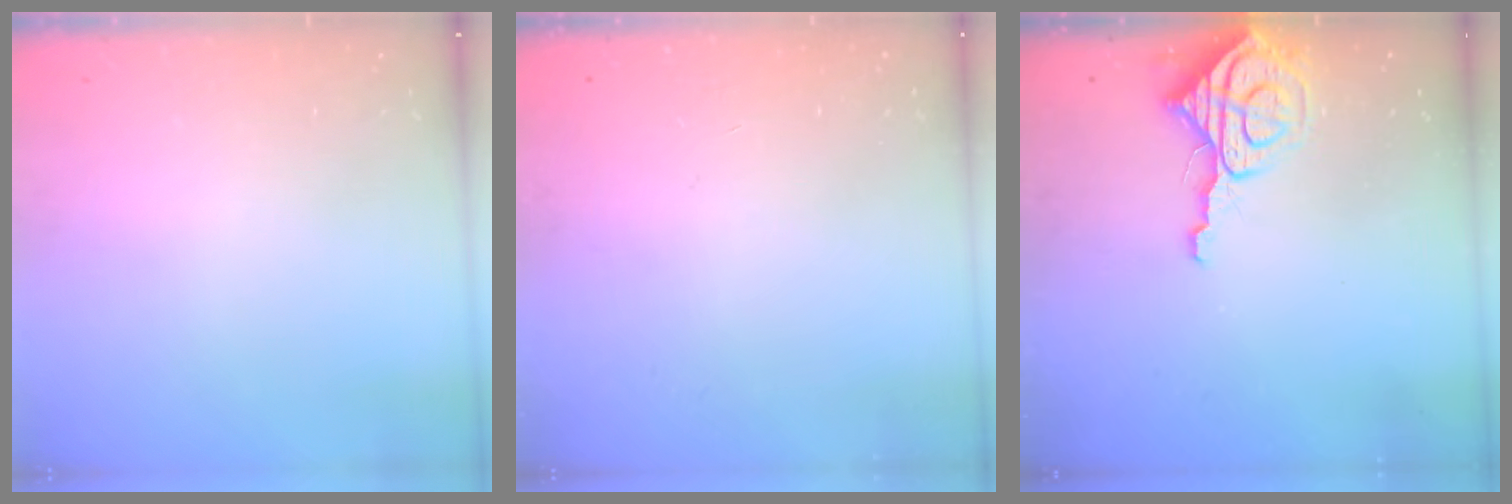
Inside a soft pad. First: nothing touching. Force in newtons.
{"total": 0.0}
{"total": 7.9, "press": 7.8, "slide": 0.8}